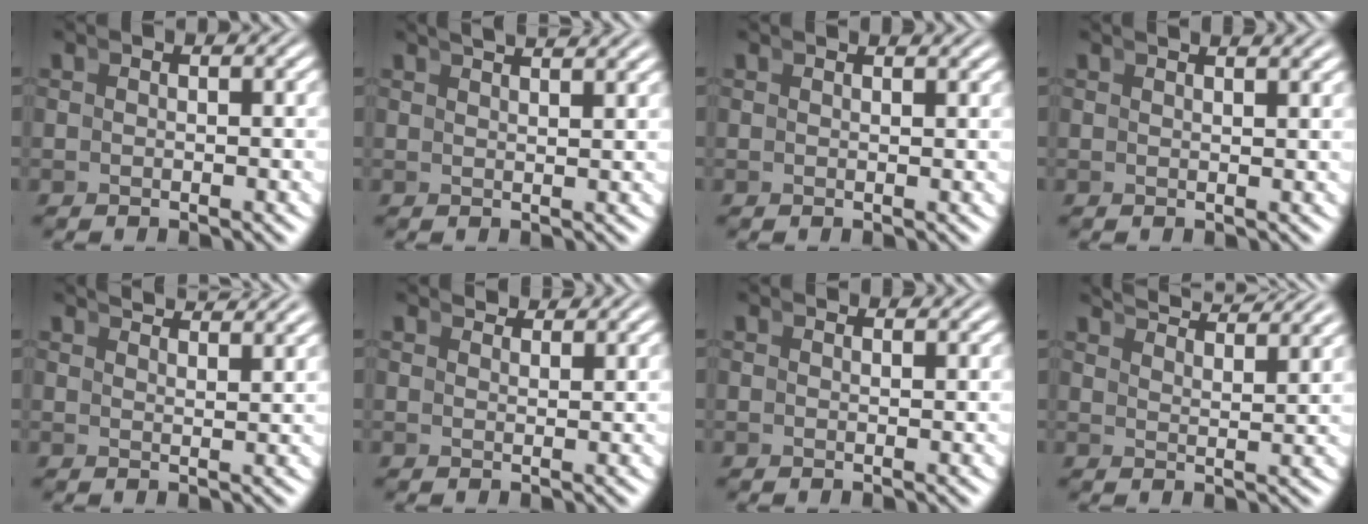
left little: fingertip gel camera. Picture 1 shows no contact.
{"total": 2.9, "force": [2.7, -0.1, 0.9], "torque": [-0.005, 0.011, 0.041]}
{"total": 1.3, "force": [1.2, -0.2, 0.1], "torque": [0.009, 0.004, 0.017]}
{"total": 1.8, "force": [1.7, -0.2, 0.5], "torque": [0.005, 0.008, 0.025]}
{"total": 3.6, "force": [3.5, -0.1, 0.9], "torque": [-0.005, 0.009, 0.053]}
{"total": 2.4, "force": [2.4, -0.2, 0.2], "torque": [0.009, 0.006, 0.038]}
{"total": 1.7, "force": [1.7, -0.2, 0.1], "torque": [0.009, 0.005, 0.024]}
{"total": 5.6, "force": [5.2, 0.4, 1.9], "torque": [-0.024, 0.010, 0.084]}